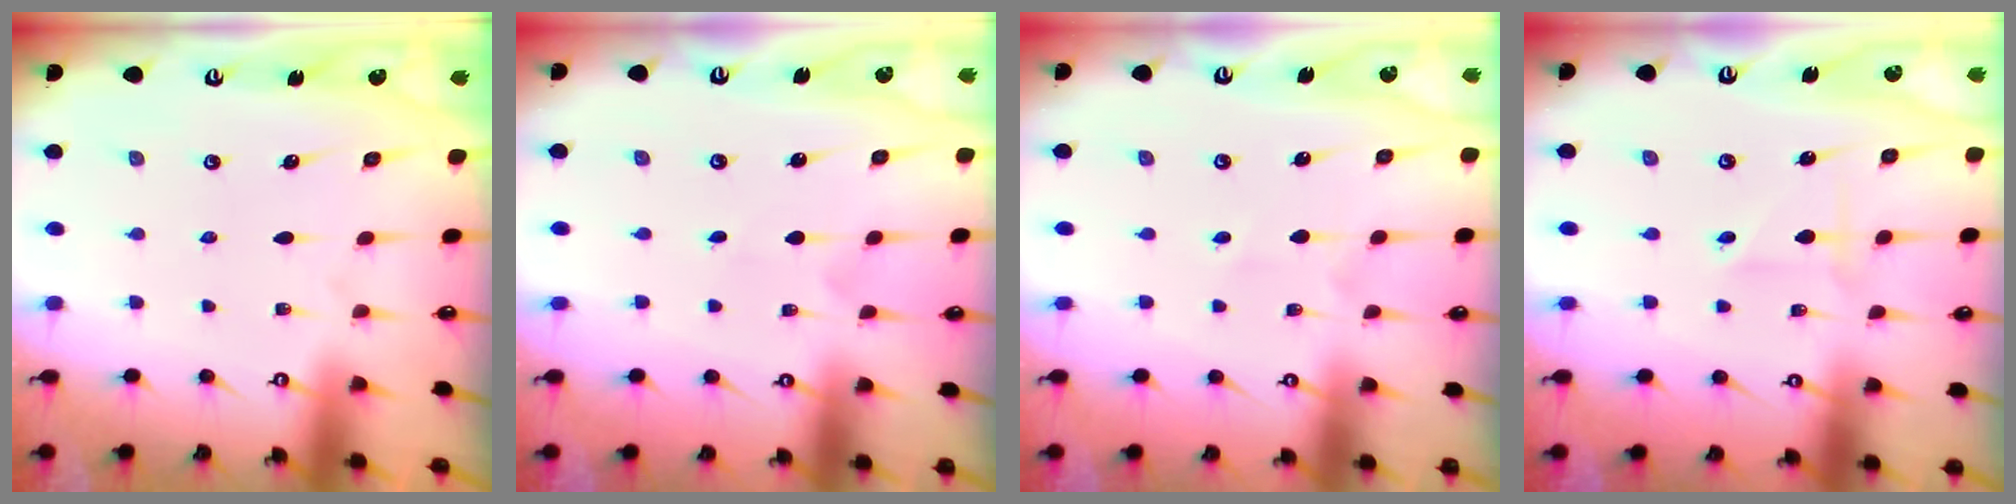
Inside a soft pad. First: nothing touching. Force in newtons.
{"total": 0.0}
{"total": 1.9, "press": 1.9, "slide": 0.5}
{"total": 2.3, "press": 2.3, "slide": 0.4}